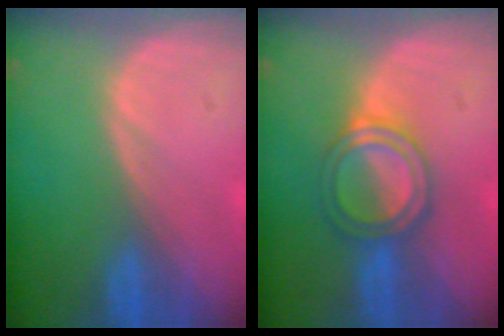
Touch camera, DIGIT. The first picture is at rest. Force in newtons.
{"total": 5.3, "press": 5.2, "slide": 1.3}